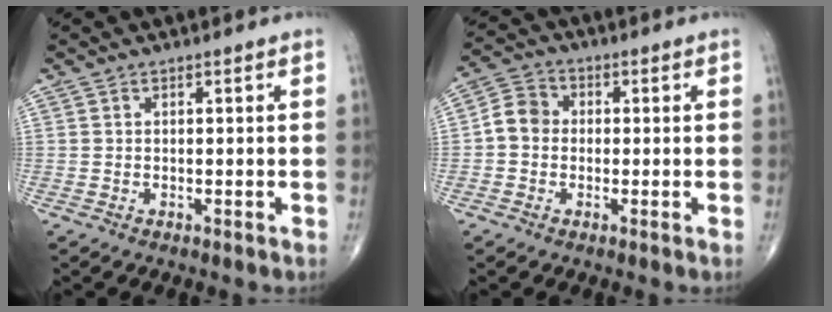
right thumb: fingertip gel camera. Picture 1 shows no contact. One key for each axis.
{"total": 5.4, "fx": -0.6, "fy": 4.7, "fz": 2.6, "tx": -0.034, "ty": 0.017, "tz": -0.023}